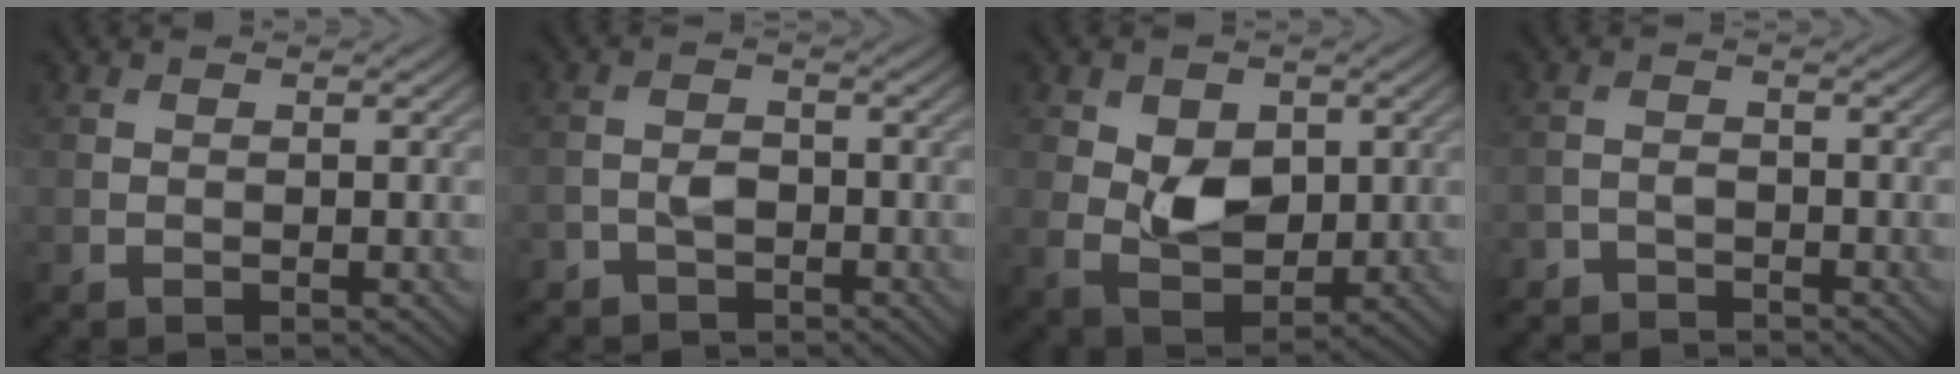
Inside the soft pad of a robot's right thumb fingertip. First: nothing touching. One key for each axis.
{"total": 2.6, "fx": -1.8, "fy": 1.6, "fz": 0.9, "tx": -0.013, "ty": 0.005, "tz": -0.040}
{"total": 6.4, "fx": 1.1, "fy": 4.4, "fz": 4.5, "tx": -0.082, "ty": -0.008, "tz": 0.020}
{"total": 2.9, "fx": -2.7, "fy": 1.0, "fz": 0.3, "tx": -0.002, "ty": -0.001, "tz": -0.060}